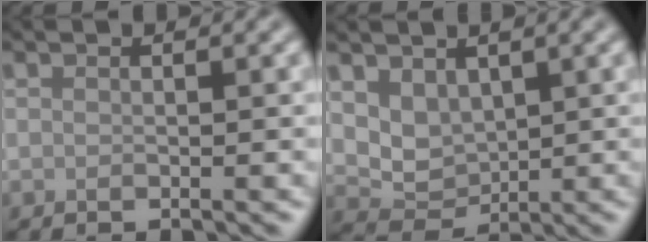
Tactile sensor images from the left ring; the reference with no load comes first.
{"total": 2.6, "force": [1.3, 1.8, 1.3], "torque": [-0.034, -0.010, 0.029]}